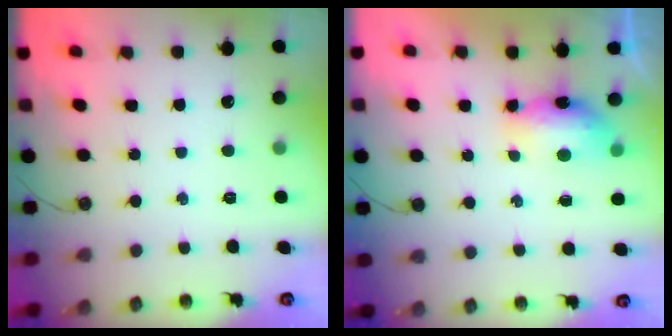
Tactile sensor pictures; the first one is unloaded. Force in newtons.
{"total": 16.4, "press": 10.0, "slide": 13.0}